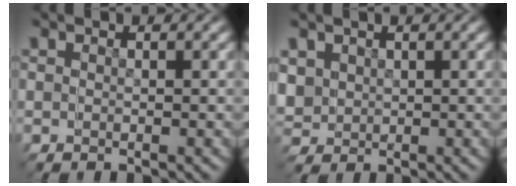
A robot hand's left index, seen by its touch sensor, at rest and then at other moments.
{"total": 4.0, "force": [0.5, 4.0, -0.2], "torque": [-0.027, -0.023, 0.015]}